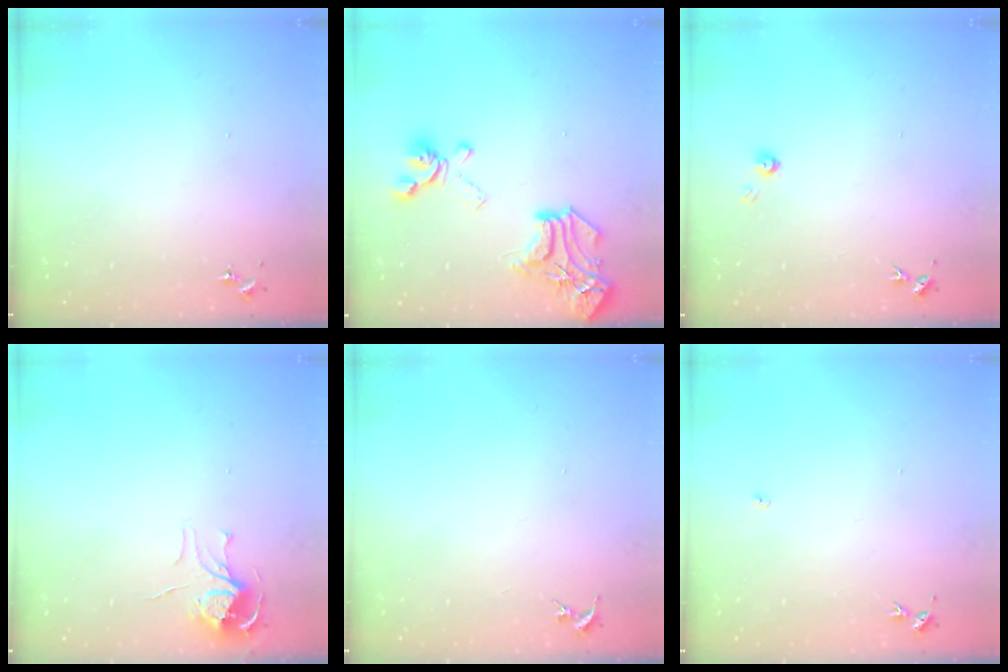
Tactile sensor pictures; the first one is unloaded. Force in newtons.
{"total": 19.7, "press": 19.7, "slide": 1.4}
{"total": 3.7, "press": 3.7, "slide": 0.4}
{"total": 7.0, "press": 7.0, "slide": 0.6}
{"total": 0.0}
{"total": 3.0, "press": 3.0, "slide": 0.4}